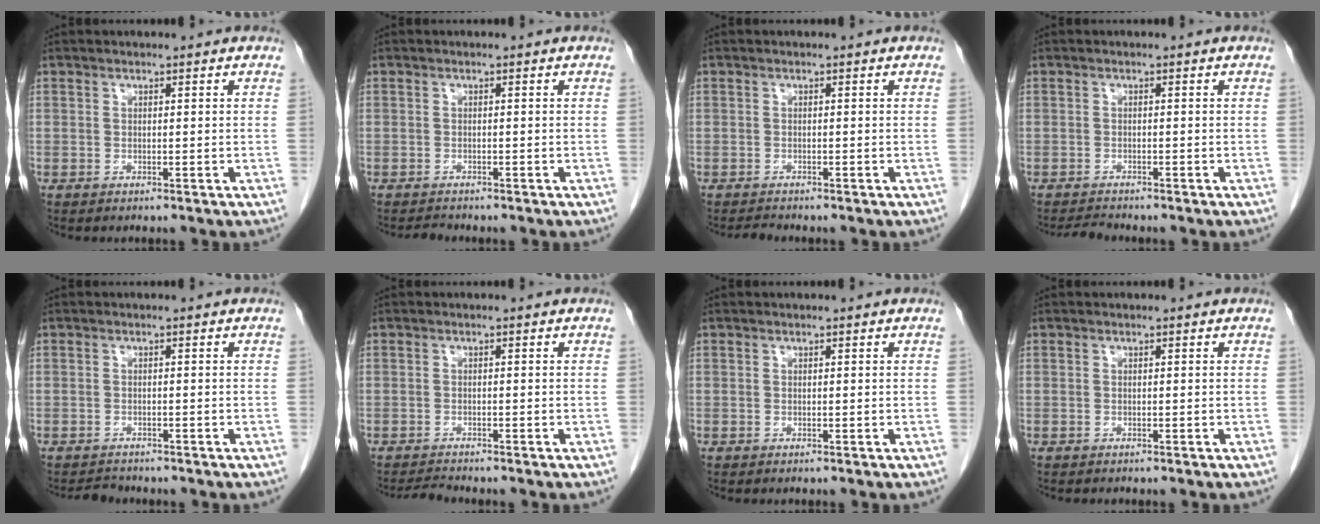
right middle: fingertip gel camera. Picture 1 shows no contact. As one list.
[{"total": 1.2, "force": [-1.2, 0.0, 0.0], "torque": [-0.002, -0.008, -0.018]}, {"total": 0.9, "force": [-0.9, 0.0, 0.1], "torque": [-0.006, -0.006, -0.013]}, {"total": 1.5, "force": [-1.5, -0.1, 0.1], "torque": [-0.006, -0.009, -0.024]}, {"total": 1.8, "force": [-1.7, 0.5, 0.0], "torque": [-0.002, -0.006, -0.025]}, {"total": 1.6, "force": [-1.5, -0.3, 0.1], "torque": [-0.007, -0.011, -0.026]}, {"total": 0.0}, {"total": 0.0}]